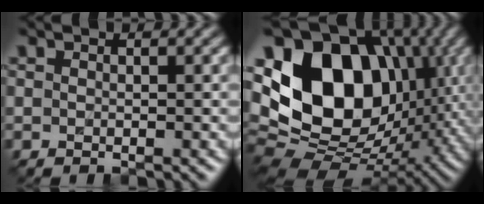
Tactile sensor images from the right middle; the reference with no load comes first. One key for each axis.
{"total": 17.0, "fx": 3.1, "fy": 12.2, "fz": 11.5, "tx": -0.222, "ty": 0.013, "tz": 0.045}